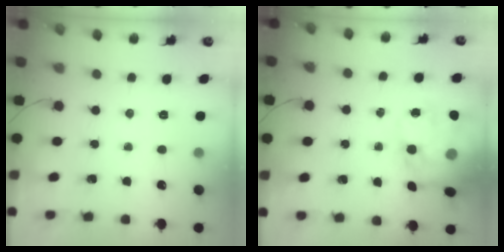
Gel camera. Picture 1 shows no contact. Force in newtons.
{"total": 15.4, "press": 15.2, "slide": 2.7}